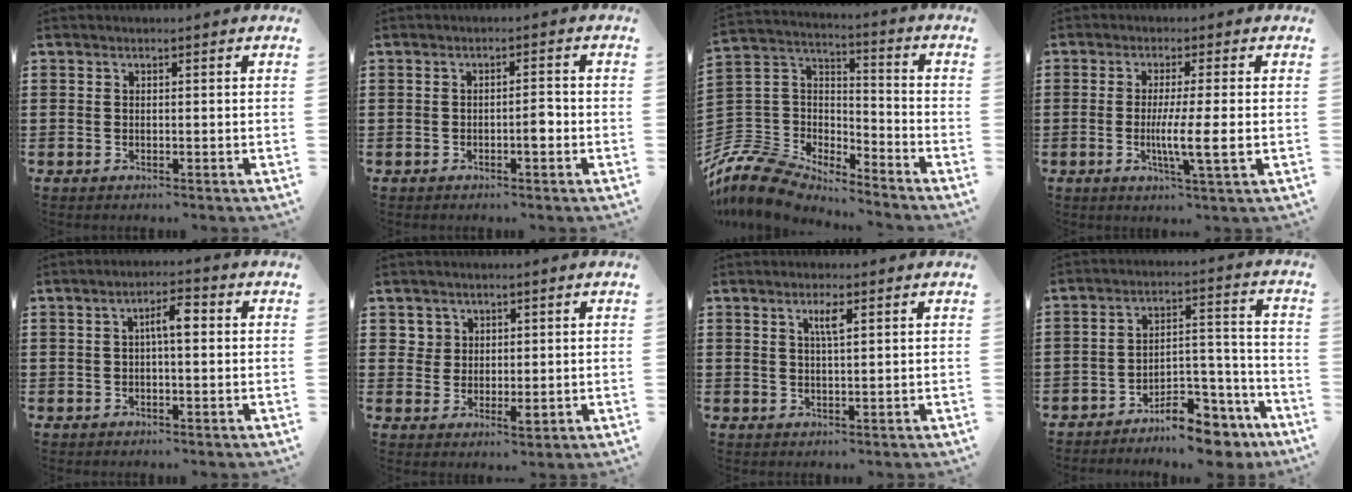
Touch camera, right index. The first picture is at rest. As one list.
[{"total": 2.5, "force": [-0.8, 0.7, 2.2], "torque": [-0.040, 0.004, -0.015]}, {"total": 8.8, "force": [-8.0, 3.1, 2.0], "torque": [-0.080, -0.001, -0.168]}, {"total": 6.1, "force": [-0.9, 0.0, 6.0], "torque": [-0.105, -0.013, -0.018]}, {"total": 3.9, "force": [0.1, 1.0, 3.7], "torque": [-0.069, 0.009, -0.002]}, {"total": 3.0, "force": [1.5, 2.5, 0.7], "torque": [-0.025, 0.010, 0.030]}, {"total": 2.7, "force": [1.2, 0.4, 2.4], "torque": [-0.042, 0.000, 0.017]}, {"total": 9.2, "force": [-8.2, 2.5, 3.2], "torque": [-0.035, 0.044, -0.152]}]